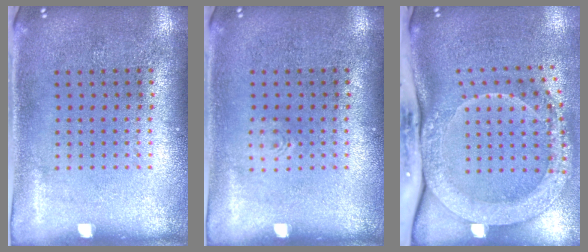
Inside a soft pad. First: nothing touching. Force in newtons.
{"total": 0.5, "press": 0.5, "slide": 0.1}
{"total": 2.7, "press": 2.3, "slide": 1.5}